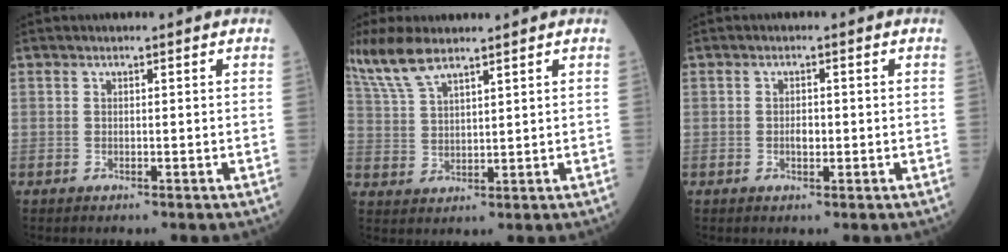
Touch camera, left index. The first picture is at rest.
{"total": 8.4, "force": [6.9, 1.6, 4.6], "torque": [-0.112, 0.015, 0.146]}
{"total": 1.5, "force": [-0.2, 0.8, 1.2], "torque": [-0.024, 0.001, -0.002]}